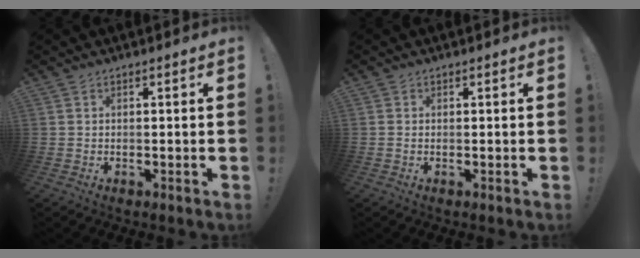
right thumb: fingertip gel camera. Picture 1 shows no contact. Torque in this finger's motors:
{"motor_torque": [0.06, -0.24, -0.24, -0.07, 0.08]}